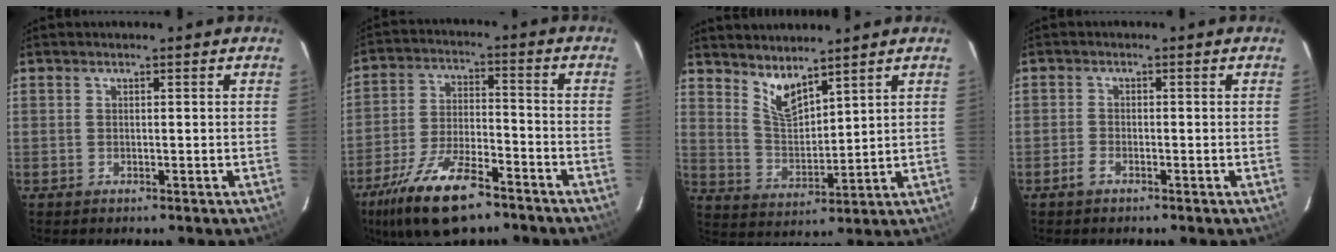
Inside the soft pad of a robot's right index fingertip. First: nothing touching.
{"total": 16.6, "force": [-11.5, 5.7, 10.5], "torque": [-0.220, -0.022, -0.206]}
{"total": 6.6, "force": [5.2, 1.9, 3.5], "torque": [-0.063, -0.008, 0.107]}
{"total": 1.8, "force": [-1.4, 0.7, 0.9], "torque": [-0.025, 0.001, -0.030]}